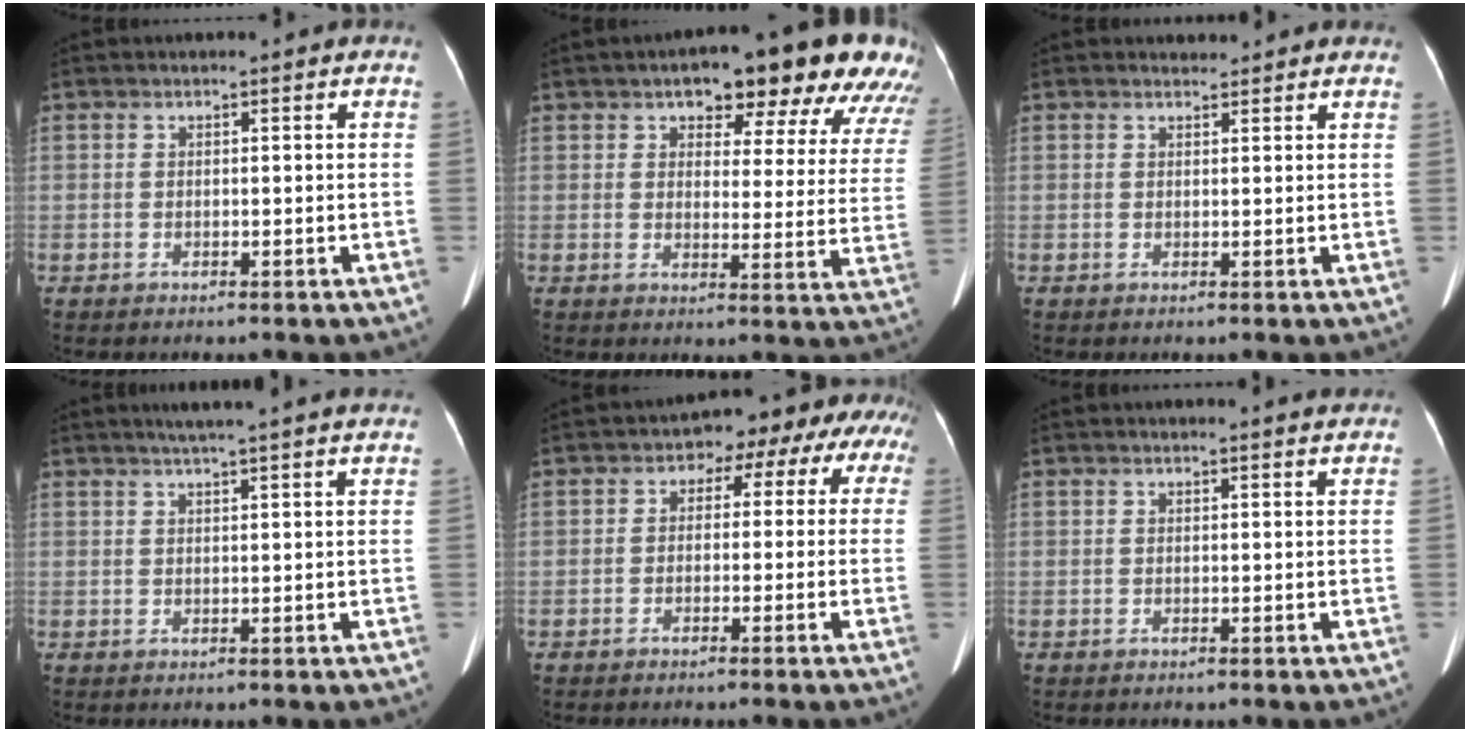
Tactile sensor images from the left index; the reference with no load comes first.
{"total": 18.2, "force": [13.3, 6.1, 10.7], "torque": [-0.104, 0.015, 0.144]}
{"total": 1.5, "force": [1.4, 0.4, -0.1], "torque": [-0.008, 0.007, 0.020]}
{"total": 9.8, "force": [8.3, -0.5, 5.1], "torque": [-0.073, 0.025, 0.092]}
{"total": 7.8, "force": [1.2, 5.5, 5.3], "torque": [-0.047, 0.059, 0.006]}
{"total": 2.5, "force": [2.4, -0.4, 0.6], "torque": [-0.009, -0.002, 0.023]}